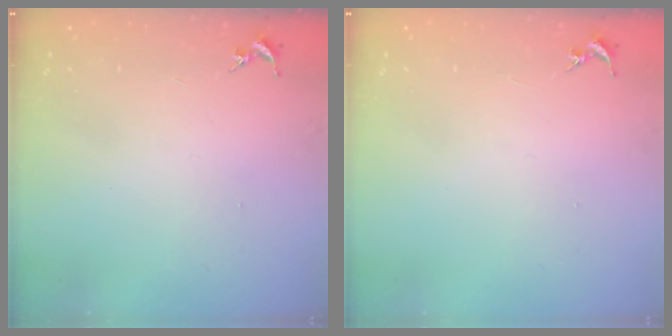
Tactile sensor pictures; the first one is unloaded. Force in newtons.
{"total": 0.0}